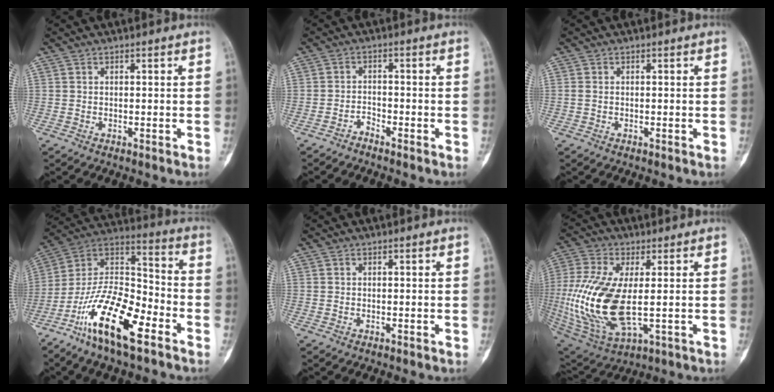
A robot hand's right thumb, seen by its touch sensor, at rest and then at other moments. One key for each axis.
{"total": 1.8, "fx": -1.7, "fy": 0.6, "fz": 0.1, "tx": 0.001, "ty": 0.011, "tz": -0.034}
{"total": 0.7, "fx": 0.0, "fy": 0.5, "fz": 0.6, "tx": -0.015, "ty": -0.001, "tz": 0.001}
{"total": 19.0, "fx": -10.5, "fy": 6.7, "fz": 14.4, "tx": -0.265, "ty": 0.070, "tz": -0.199}
{"total": 0.0}
{"total": 19.1, "fx": -0.7, "fy": 8.5, "fz": 17.1, "tx": -0.384, "ty": -0.013, "tz": 0.003}